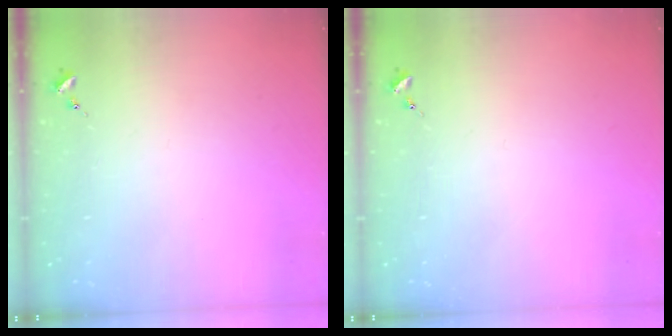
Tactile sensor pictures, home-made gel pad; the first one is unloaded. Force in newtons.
{"total": 0.0}